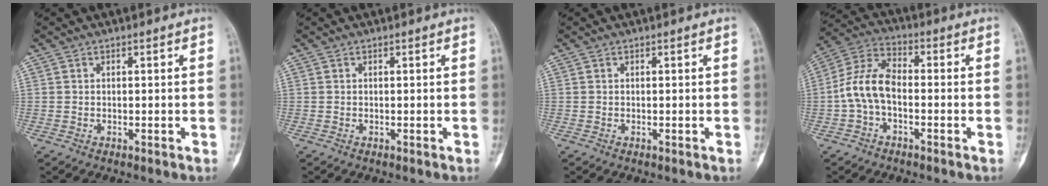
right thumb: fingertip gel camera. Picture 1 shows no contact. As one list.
[{"total": 0.0}, {"total": 0.0}, {"total": 9.1, "force": [-1.6, 5.3, 7.3], "torque": [-0.144, 0.033, -0.041]}]